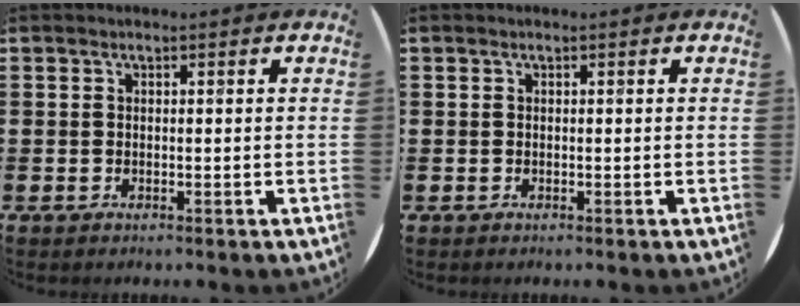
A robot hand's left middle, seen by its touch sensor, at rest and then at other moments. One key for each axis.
{"total": 0.0}